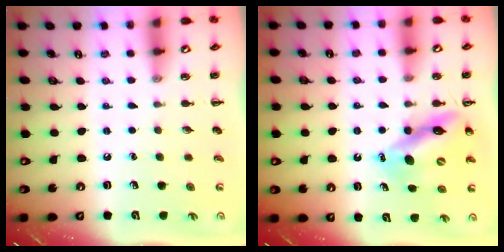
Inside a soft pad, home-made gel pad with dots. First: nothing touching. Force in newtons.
{"total": 11.4, "press": 10.9, "slide": 3.3}